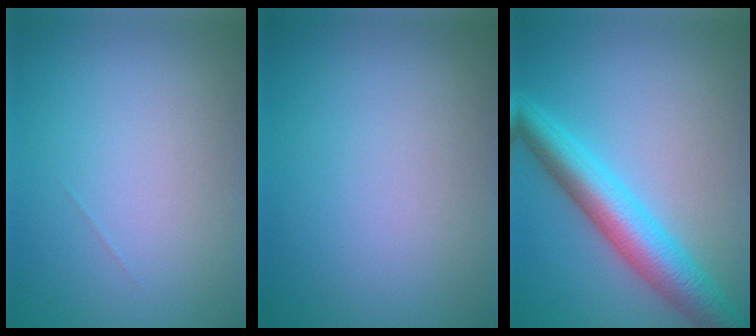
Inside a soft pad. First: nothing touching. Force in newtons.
{"total": 0.0}
{"total": 6.5, "press": 6.5, "slide": 0.1}